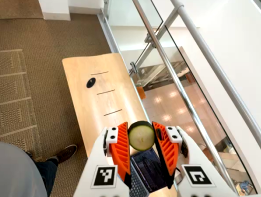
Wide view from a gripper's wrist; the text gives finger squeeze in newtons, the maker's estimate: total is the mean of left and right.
{"total": 8.9, "left": 8.8, "right": 9.0}